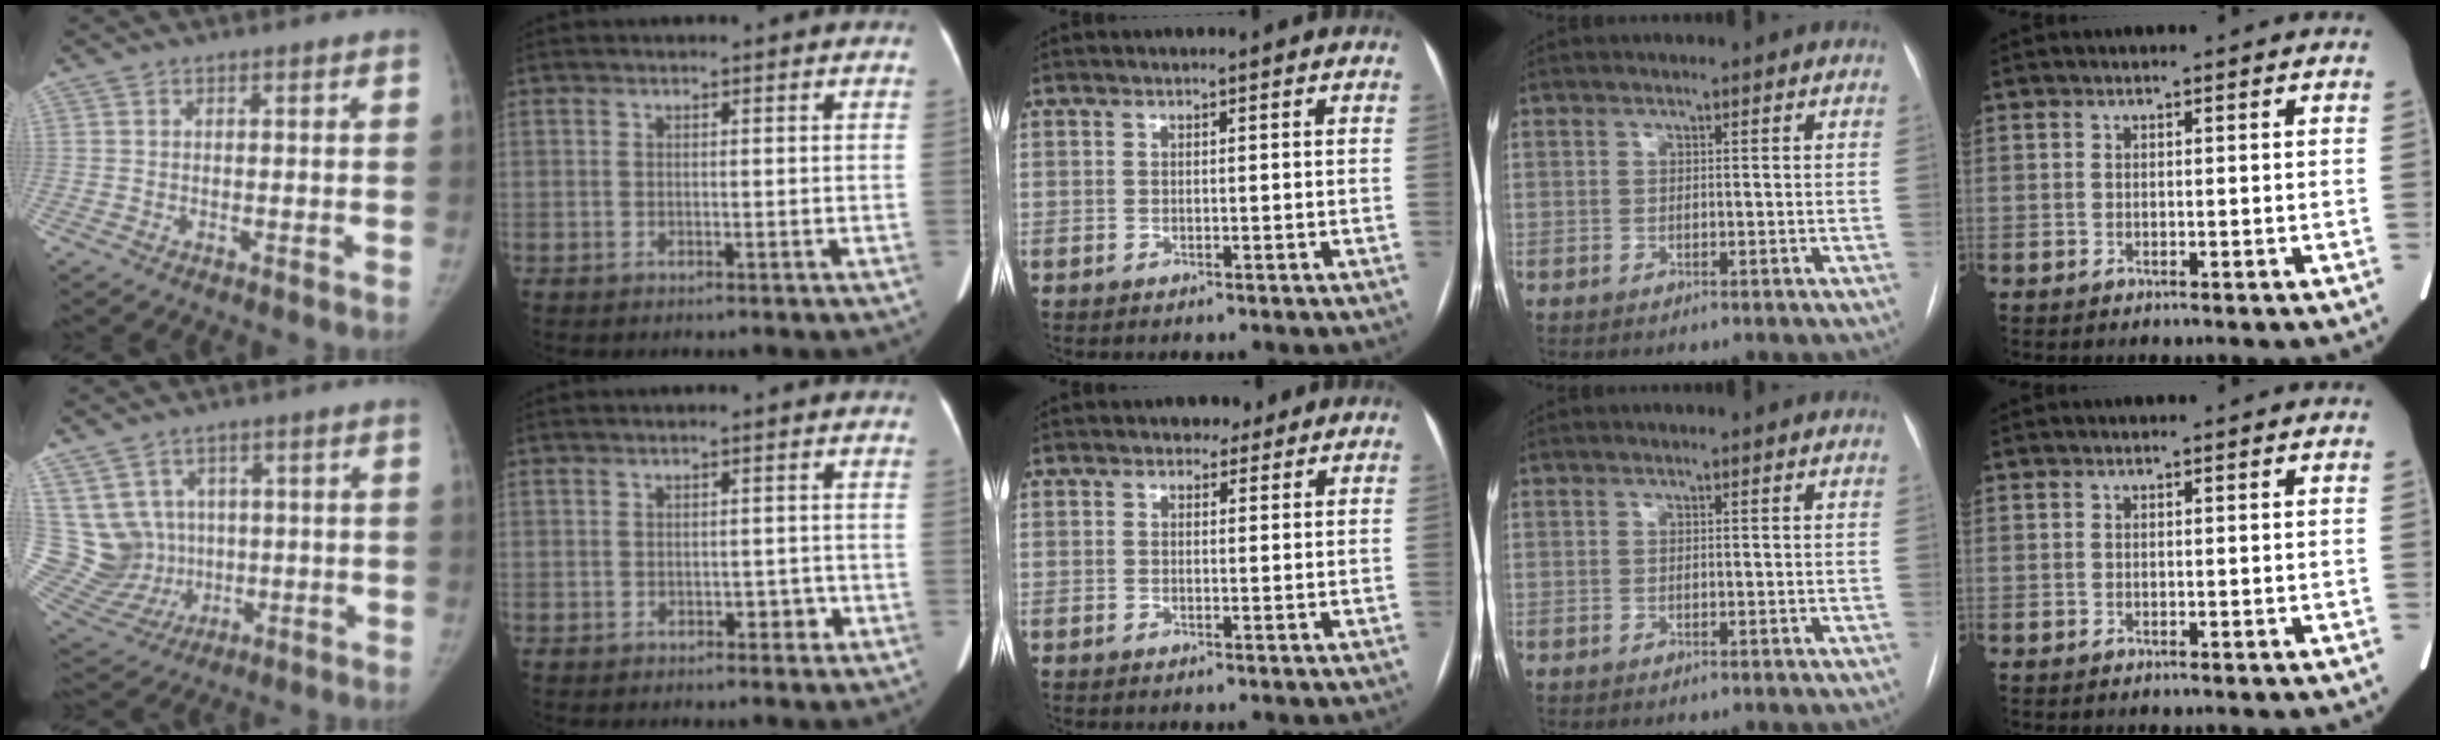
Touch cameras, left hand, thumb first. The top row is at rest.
{"thumb": {"total": 12.9, "force": [2.6, 11.8, 4.4], "torque": [-0.063, 0.014, 0.085]}, "index": {"total": 1.8, "force": [-1.0, 1.1, 1.0], "torque": [-0.011, -0.001, -0.013]}, "middle": {"total": 2.4, "force": [1.7, 1.5, 0.7], "torque": [-0.005, 0.005, 0.021]}}